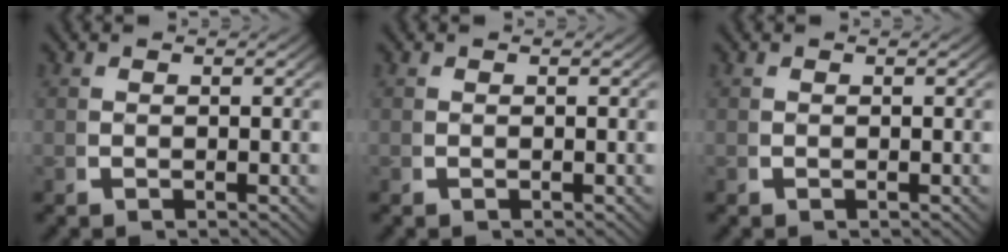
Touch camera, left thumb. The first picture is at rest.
{"total": 0.0}
{"total": 0.0}